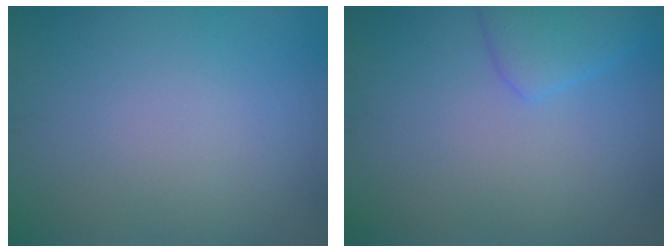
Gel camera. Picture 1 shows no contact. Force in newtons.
{"total": 2.8, "press": 2.7, "slide": 0.2}